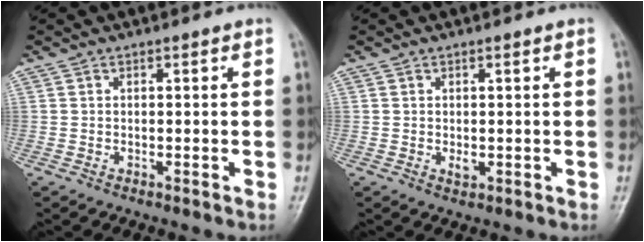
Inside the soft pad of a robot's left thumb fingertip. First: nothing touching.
{"total": 1.6, "force": [0.0, 0.8, 1.4], "torque": [-0.020, -0.003, 0.006]}